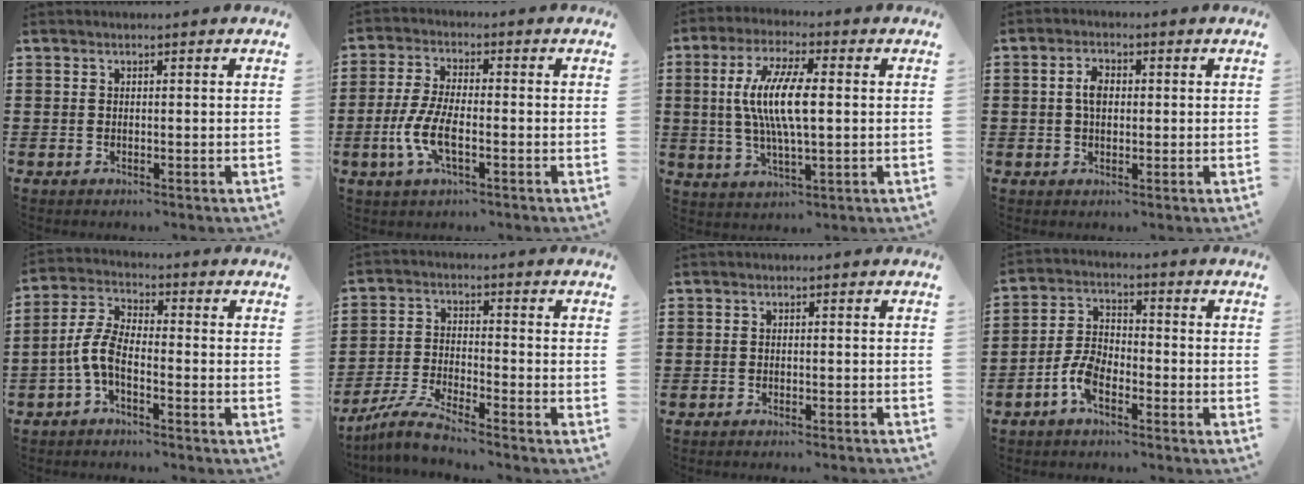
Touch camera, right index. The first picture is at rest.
{"total": 6.9, "force": [-2.3, 2.2, 6.1], "torque": [-0.143, -0.014, -0.048]}
{"total": 9.7, "force": [0.7, 2.7, 9.2], "torque": [-0.198, -0.001, 0.003]}
{"total": 3.6, "force": [0.3, 2.1, 2.9], "torque": [-0.061, 0.013, 0.004]}
{"total": 5.9, "force": [-2.6, 2.3, 4.8], "torque": [-0.126, -0.005, -0.057]}
{"total": 5.5, "force": [-5.1, -0.1, 2.1], "torque": [-0.055, -0.013, -0.101]}
{"total": 1.1, "force": [-1.1, -0.3, 0.3], "torque": [-0.005, 0.000, -0.021]}
{"total": 5.9, "force": [-3.3, 2.9, 4.0], "torque": [-0.104, 0.004, -0.070]}